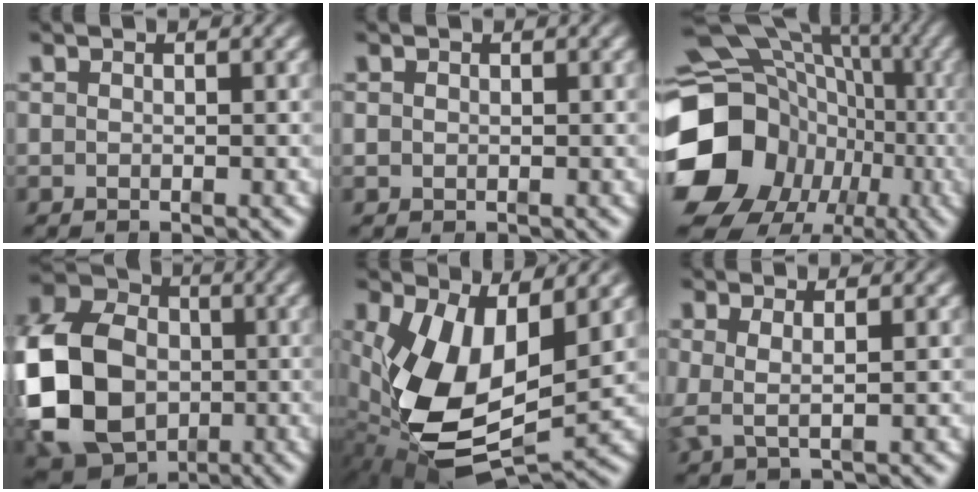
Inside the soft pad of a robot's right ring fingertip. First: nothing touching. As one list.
[{"total": 0.6, "force": [0.1, 0.5, 0.3], "torque": [-0.008, -0.005, 0.006]}, {"total": 20.7, "force": [-3.4, 17.4, 10.7], "torque": [-0.217, -0.068, -0.043]}, {"total": 15.8, "force": [-1.2, 13.1, 8.7], "torque": [-0.207, -0.053, -0.010]}, {"total": 11.3, "force": [-1.2, 6.5, 9.1], "torque": [-0.207, -0.049, 0.010]}, {"total": 2.9, "force": [0.7, 1.5, 2.4], "torque": [-0.060, -0.009, 0.016]}]